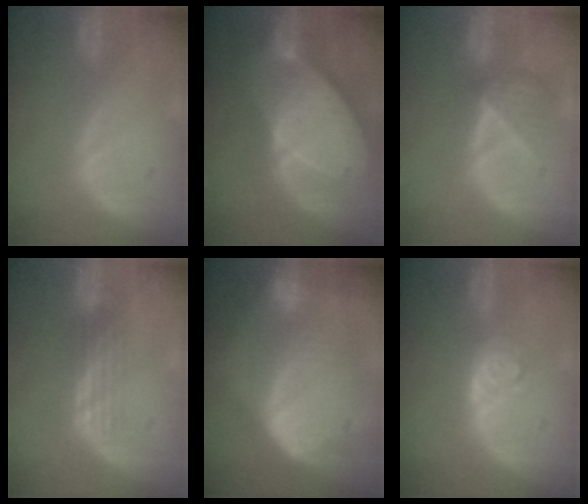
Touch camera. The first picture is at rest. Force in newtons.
{"total": 10.4, "press": 9.1, "slide": 5.0}
{"total": 3.4, "press": 3.4, "slide": 0.7}
{"total": 2.9, "press": 2.5, "slide": 1.5}
{"total": 10.3, "press": 8.8, "slide": 5.2}
{"total": 4.0, "press": 3.6, "slide": 1.7}